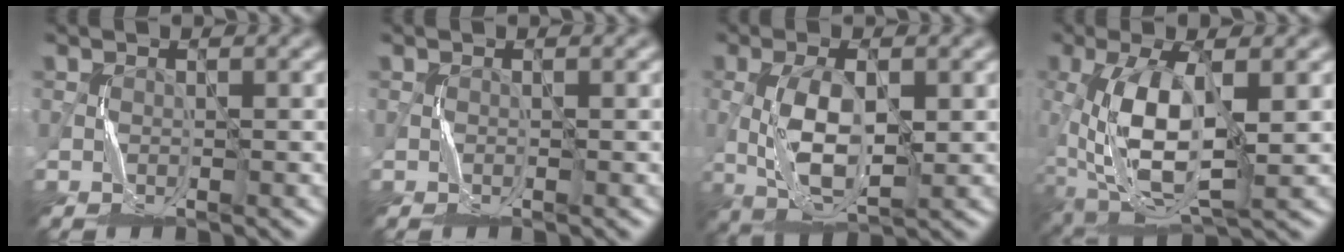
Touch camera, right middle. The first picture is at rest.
{"total": 0.0}
{"total": 6.3, "force": [-0.4, 2.5, 5.7], "torque": [-0.120, 0.001, -0.004]}
{"total": 10.3, "force": [-0.3, 4.5, 9.2], "torque": [-0.190, -0.003, -0.006]}